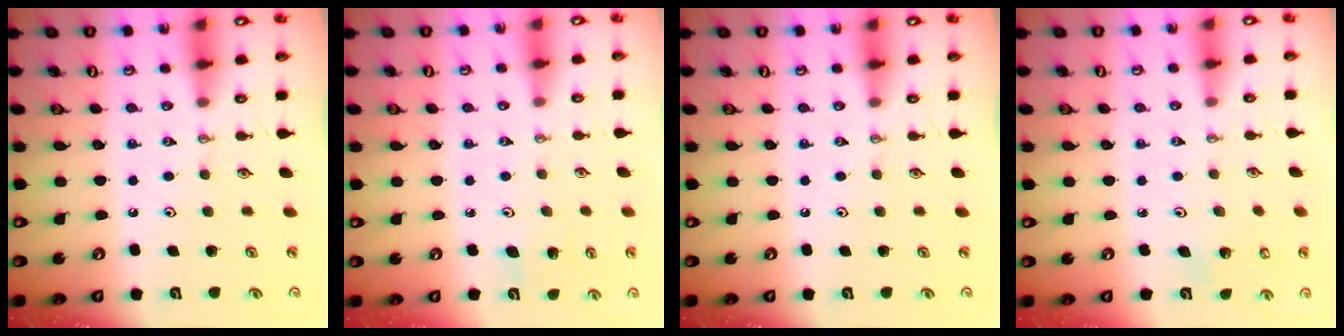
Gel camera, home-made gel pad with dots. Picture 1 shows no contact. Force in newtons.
{"total": 4.7, "press": 4.6, "slide": 1.0}
{"total": 0.0}
{"total": 3.0, "press": 3.0, "slide": 0.5}